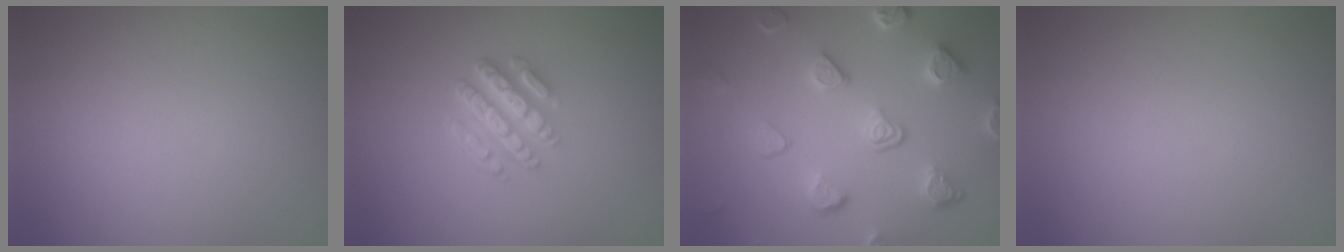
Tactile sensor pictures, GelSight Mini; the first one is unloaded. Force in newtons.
{"total": 4.8, "press": 3.5, "slide": 3.2}
{"total": 5.3, "press": 4.1, "slide": 3.3}
{"total": 0.0}